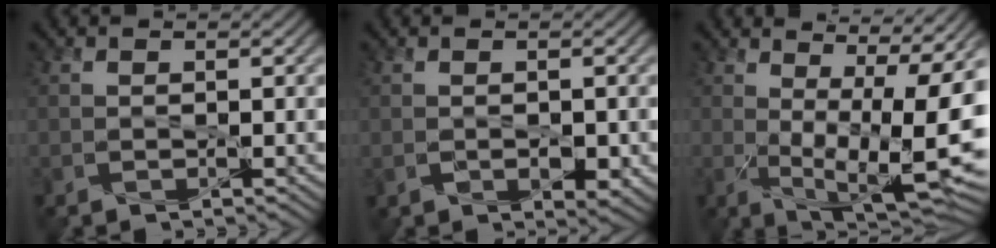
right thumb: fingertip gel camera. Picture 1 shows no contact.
{"total": 2.3, "force": [-0.5, 1.4, 1.8], "torque": [-0.031, -0.011, -0.002]}
{"total": 13.0, "force": [0.8, 4.2, 12.3], "torque": [-0.185, -0.001, 0.028]}